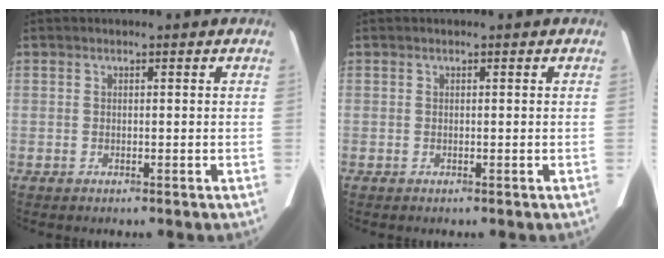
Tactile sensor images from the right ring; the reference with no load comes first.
{"total": 0.0}